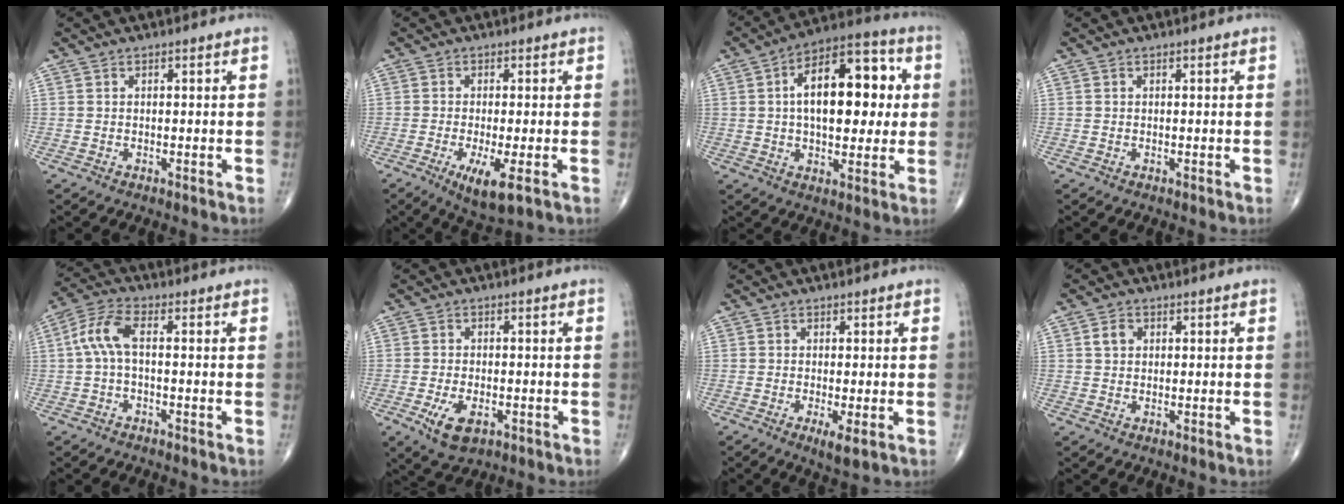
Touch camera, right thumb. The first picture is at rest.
{"total": 6.5, "force": [-2.5, 1.4, 5.9], "torque": [-0.108, -0.018, -0.041]}
{"total": 18.4, "force": [2.6, 9.6, 15.5], "torque": [-0.202, 0.022, 0.034]}
{"total": 0.0}
{"total": 6.3, "force": [-0.1, 2.6, 5.8], "torque": [-0.136, 0.023, -0.008]}
{"total": 6.2, "force": [-2.4, 3.2, 4.7], "torque": [-0.084, 0.000, -0.034]}
{"total": 3.1, "force": [-1.0, 0.6, 2.9], "torque": [-0.055, -0.011, -0.018]}
{"total": 2.5, "force": [0.7, 2.0, 1.3], "torque": [-0.019, 0.004, 0.012]}